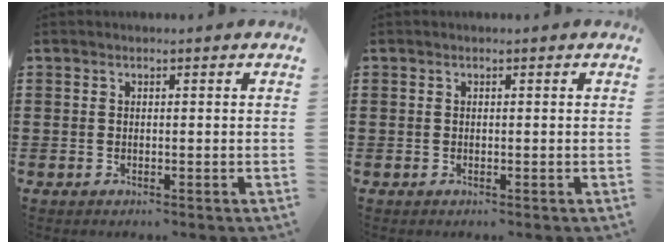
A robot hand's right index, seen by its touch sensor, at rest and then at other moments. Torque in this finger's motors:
{"motor_torque": [-0.61, 1.52, 0.00, 0.00]}